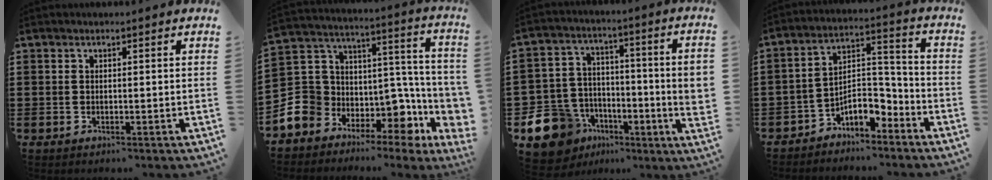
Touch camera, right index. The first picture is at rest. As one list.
[{"total": 8.1, "force": [-1.4, 7.4, 3.0], "torque": [-0.092, -0.042, -0.017]}, {"total": 11.9, "force": [-5.8, 8.5, 6.0], "torque": [-0.164, 0.022, -0.104]}, {"total": 7.0, "force": [-5.0, 3.2, 3.7], "torque": [-0.073, 0.005, -0.099]}]